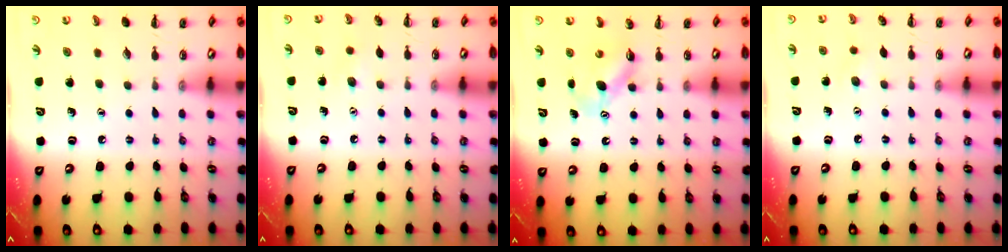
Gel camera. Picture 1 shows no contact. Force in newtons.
{"total": 3.0, "press": 2.9, "slide": 0.6}
{"total": 5.0, "press": 5.0, "slide": 0.7}
{"total": 4.7, "press": 4.6, "slide": 1.0}